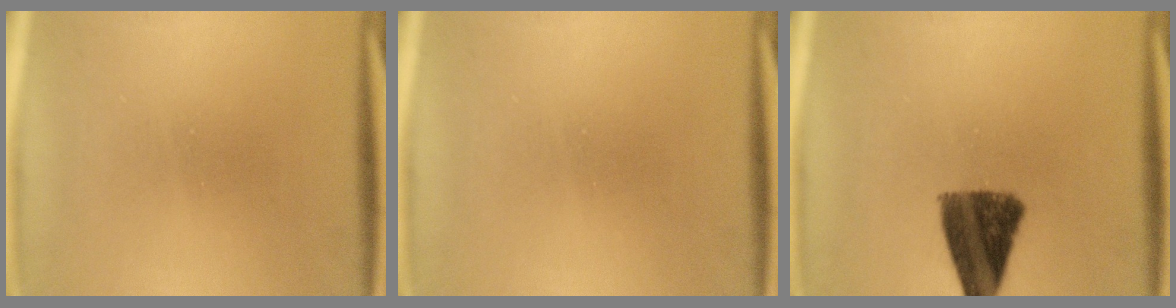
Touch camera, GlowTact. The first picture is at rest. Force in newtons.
{"total": 0.0}
{"total": 11.0}